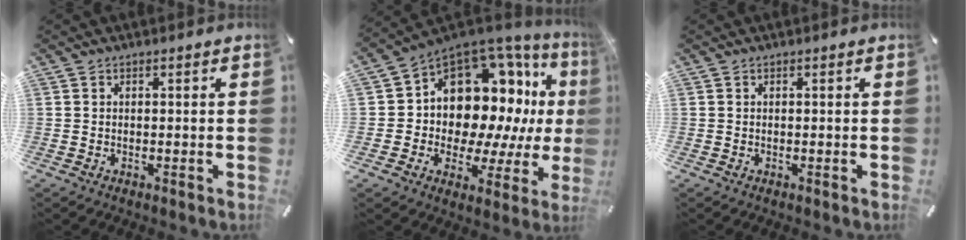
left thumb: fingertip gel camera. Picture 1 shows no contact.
{"total": 16.7, "force": [4.7, 12.9, 9.5], "torque": [-0.151, -0.068, 0.090]}
{"total": 0.0}